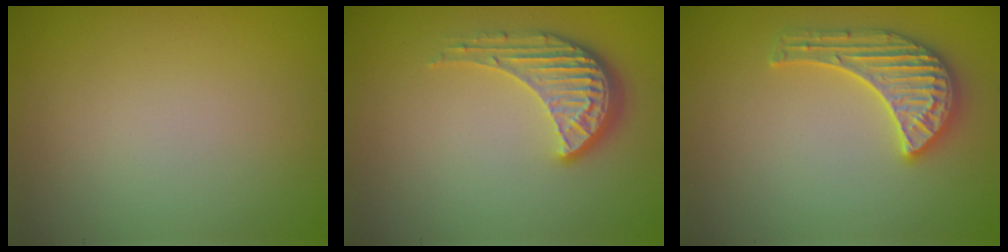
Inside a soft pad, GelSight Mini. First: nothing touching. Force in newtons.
{"total": 4.3, "press": 3.3, "slide": 2.8}
{"total": 3.7, "press": 3.6, "slide": 0.9}